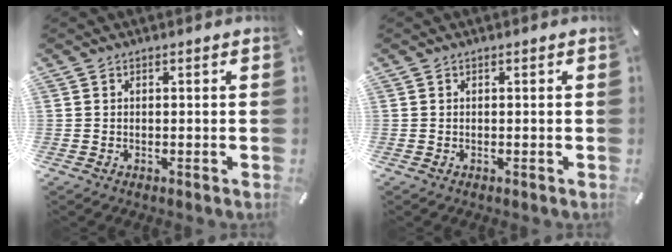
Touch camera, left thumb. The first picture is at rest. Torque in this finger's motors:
{"motor_torque": [0.04, 0.03, -0.19, -0.11, 0.00]}